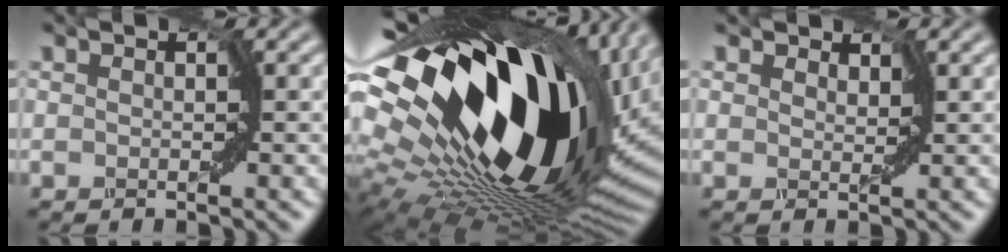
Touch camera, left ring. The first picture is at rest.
{"total": 21.0, "force": [5.4, 10.5, 17.3], "torque": [-0.315, -0.034, 0.111]}
{"total": 1.6, "force": [1.4, 0.7, 0.5], "torque": [-0.017, 0.001, 0.015]}